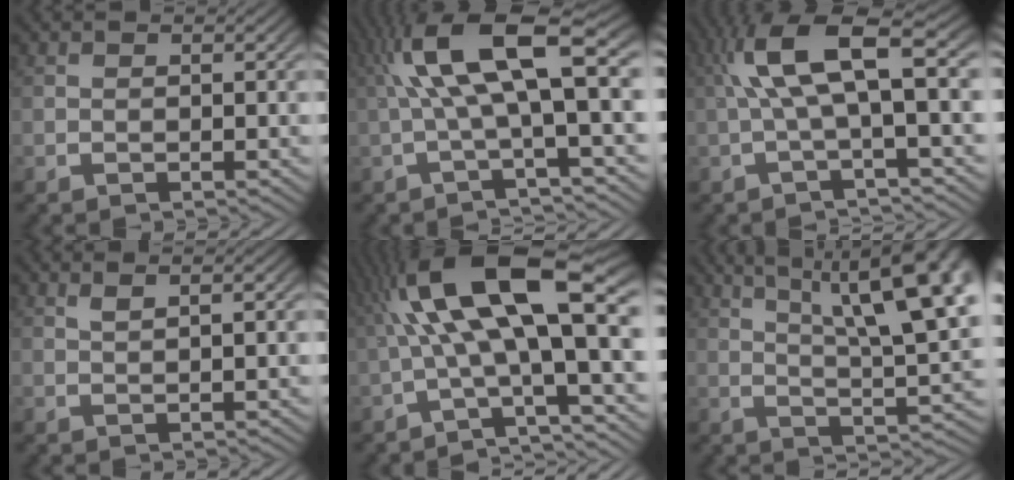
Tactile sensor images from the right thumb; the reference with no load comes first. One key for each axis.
{"total": 9.0, "fx": 1.7, "fy": 3.2, "fz": 8.2, "tx": -0.146, "ty": 0.015, "tz": 0.021}
{"total": 7.0, "fx": 1.2, "fy": 2.2, "fz": 6.6, "tx": -0.123, "ty": 0.014, "tz": 0.016}
{"total": 1.4, "fx": 0.9, "fy": 0.2, "fz": 1.0, "tx": -0.019, "ty": 0.003, "tz": 0.021}
{"total": 11.1, "fx": 1.1, "fy": 5.0, "fz": 9.8, "tx": -0.178, "ty": -0.001, "tz": 0.018}
{"total": 11.9, "fx": 3.3, "fy": 5.9, "fz": 9.8, "tx": -0.121, "ty": -0.002, "tz": 0.049}